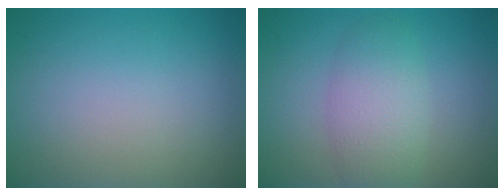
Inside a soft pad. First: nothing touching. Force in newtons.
{"total": 4.2, "press": 4.2, "slide": 0.2}